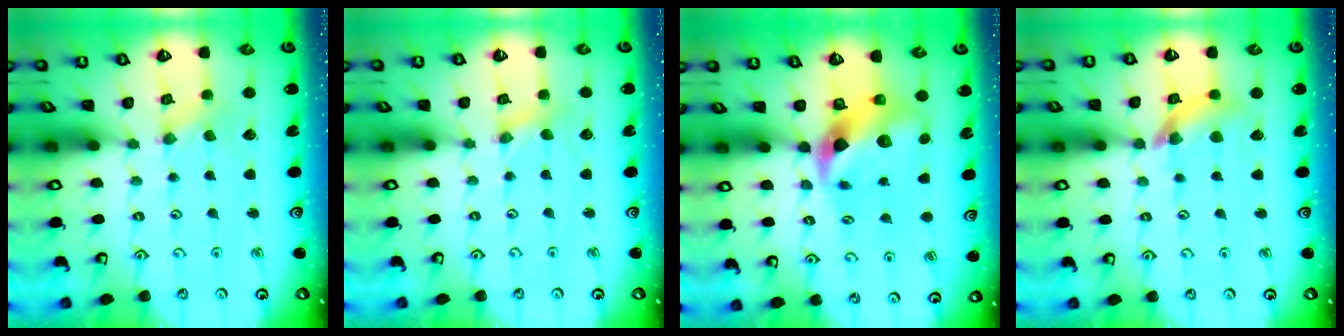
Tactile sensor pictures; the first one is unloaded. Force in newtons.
{"total": 1.2, "press": 1.2, "slide": 0.2}
{"total": 10.7, "press": 10.6, "slide": 2.0}
{"total": 10.3, "press": 10.2, "slide": 1.2}